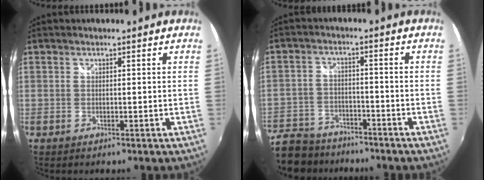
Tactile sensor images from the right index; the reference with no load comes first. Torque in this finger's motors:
{"motor_torque": [-1.15, -0.99, -1.05, -0.21]}